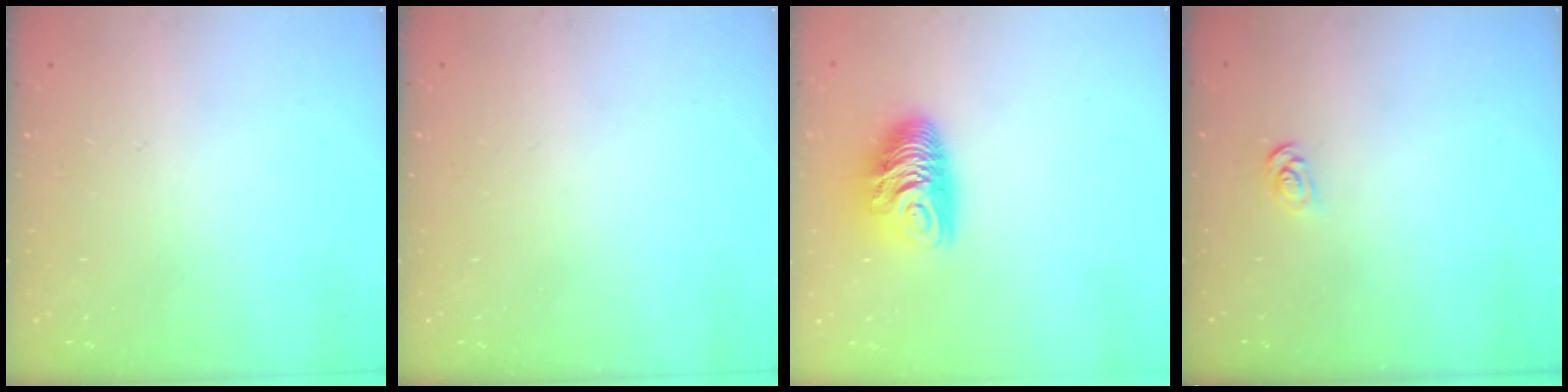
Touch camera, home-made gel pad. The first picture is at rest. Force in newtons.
{"total": 0.0}
{"total": 9.8, "press": 9.8, "slide": 0.3}
{"total": 2.1, "press": 2.1, "slide": 0.2}